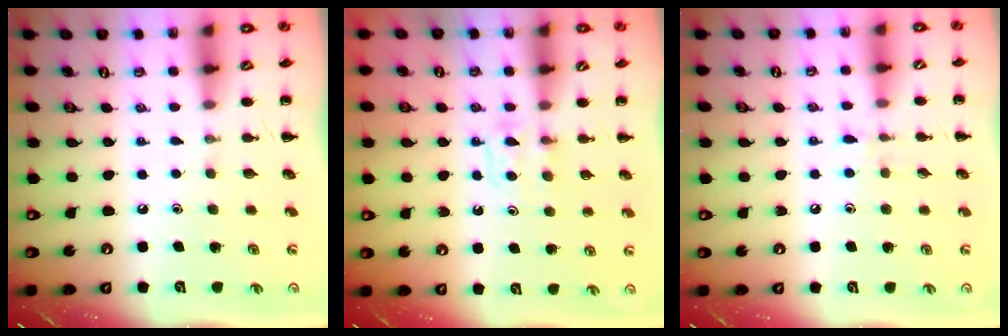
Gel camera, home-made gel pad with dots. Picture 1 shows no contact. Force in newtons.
{"total": 5.2, "press": 4.9, "slide": 1.6}
{"total": 6.8, "press": 6.5, "slide": 2.1}